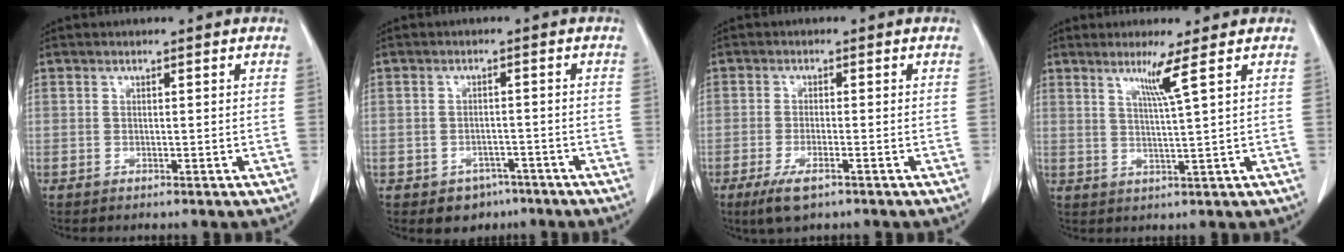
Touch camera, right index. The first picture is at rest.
{"total": 4.0, "force": [-2.5, 2.9, 0.8], "torque": [-0.003, 0.010, -0.029]}
{"total": 4.6, "force": [-2.8, 1.0, 3.5], "torque": [-0.072, -0.010, -0.047]}
{"total": 4.1, "force": [2.1, -1.7, 3.1], "torque": [-0.059, -0.011, 0.044]}